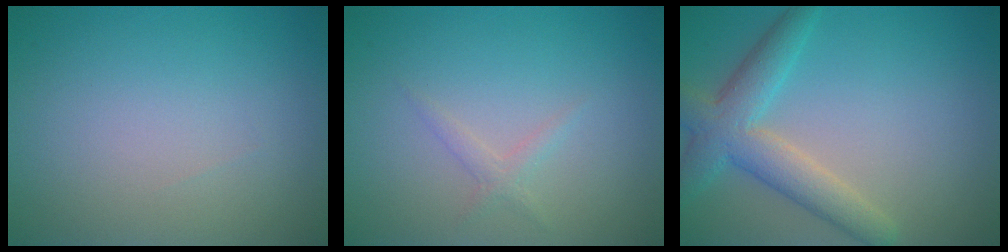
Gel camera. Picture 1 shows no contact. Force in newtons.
{"total": 1.1, "press": 1.1, "slide": 0.0}
{"total": 4.9, "press": 4.9, "slide": 0.3}